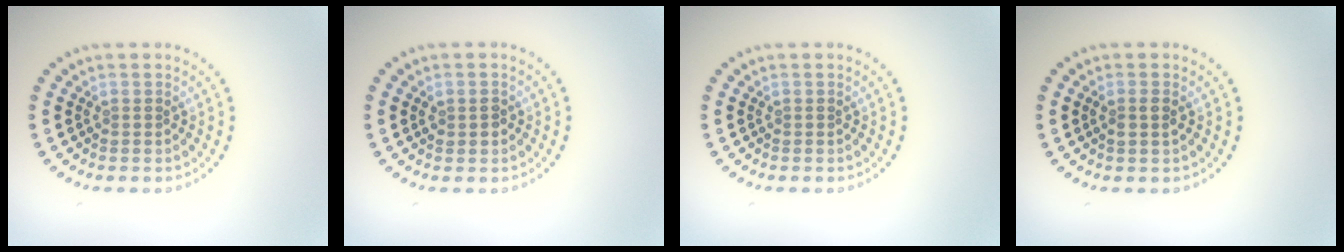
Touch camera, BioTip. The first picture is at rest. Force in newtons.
{"total": 1.3, "press": 1.2, "slide": 0.2}
{"total": 0.0}
{"total": 1.1, "press": 1.1, "slide": 0.3}